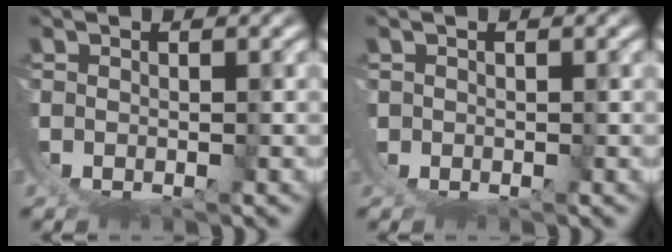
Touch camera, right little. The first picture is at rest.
{"total": 1.5, "force": [-0.5, 1.3, 0.4], "torque": [-0.025, -0.019, 0.000]}